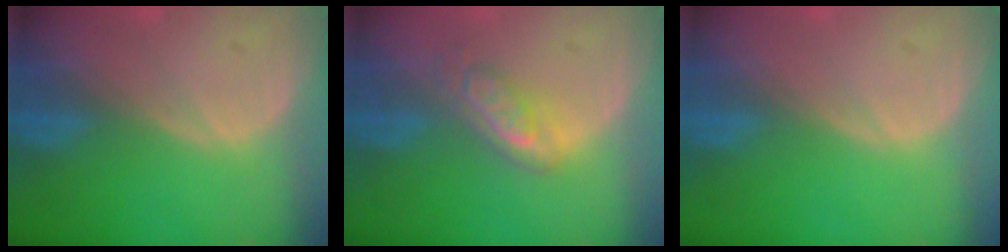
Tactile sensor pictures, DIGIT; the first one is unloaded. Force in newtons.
{"total": 5.2, "press": 4.6, "slide": 2.4}
{"total": 0.0}